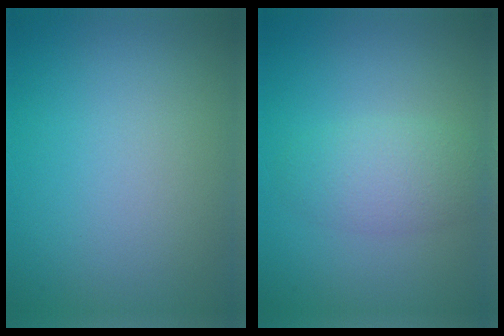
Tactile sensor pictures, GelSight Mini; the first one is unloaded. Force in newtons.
{"total": 2.9, "press": 2.9, "slide": 0.1}